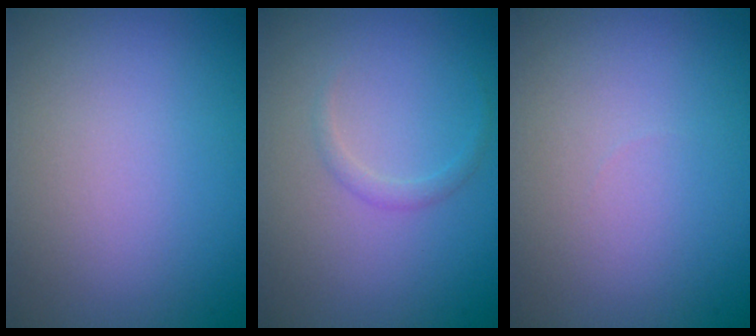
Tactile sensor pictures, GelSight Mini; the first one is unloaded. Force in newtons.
{"total": 0.9, "press": 0.9, "slide": 0.1}
{"total": 0.0}